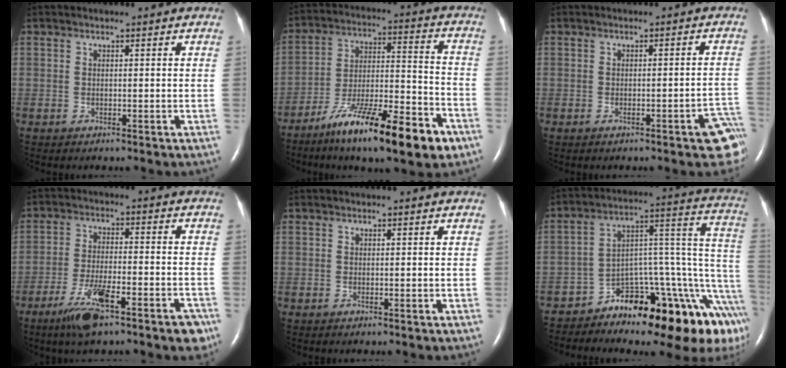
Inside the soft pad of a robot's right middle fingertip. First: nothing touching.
{"total": 18.7, "force": [-11.7, 2.7, 14.4], "torque": [-0.220, -0.012, -0.192]}
{"total": 5.9, "force": [-3.7, 0.9, 4.5], "torque": [-0.029, 0.011, -0.045]}
{"total": 10.7, "force": [-6.6, 2.0, 8.2], "torque": [-0.132, -0.009, -0.106]}
{"total": 0.0}
{"total": 20.9, "force": [-13.8, 5.7, 14.6], "torque": [-0.091, 0.067, -0.187]}